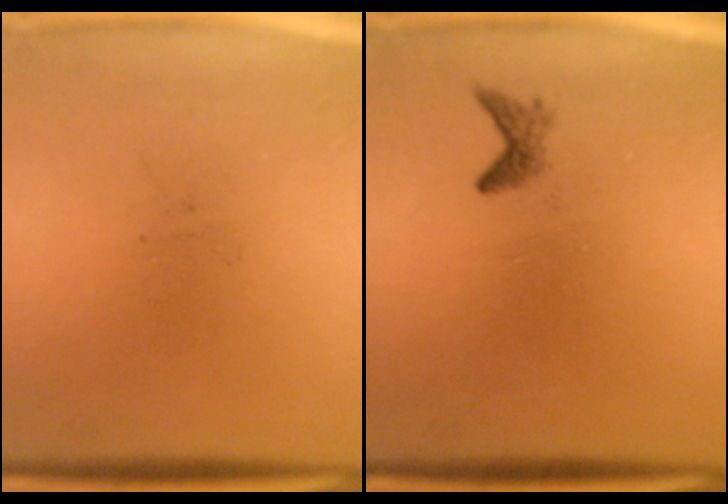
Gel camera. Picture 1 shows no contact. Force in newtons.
{"total": 1.1}